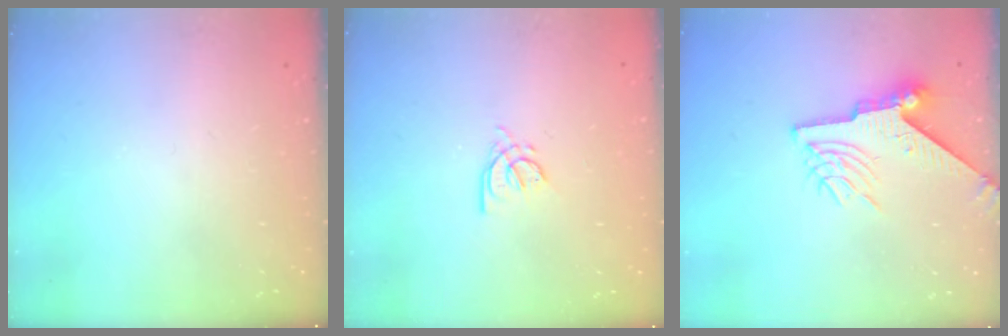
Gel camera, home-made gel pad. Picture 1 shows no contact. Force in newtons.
{"total": 3.9, "press": 3.9, "slide": 0.7}
{"total": 9.2, "press": 9.1, "slide": 1.1}